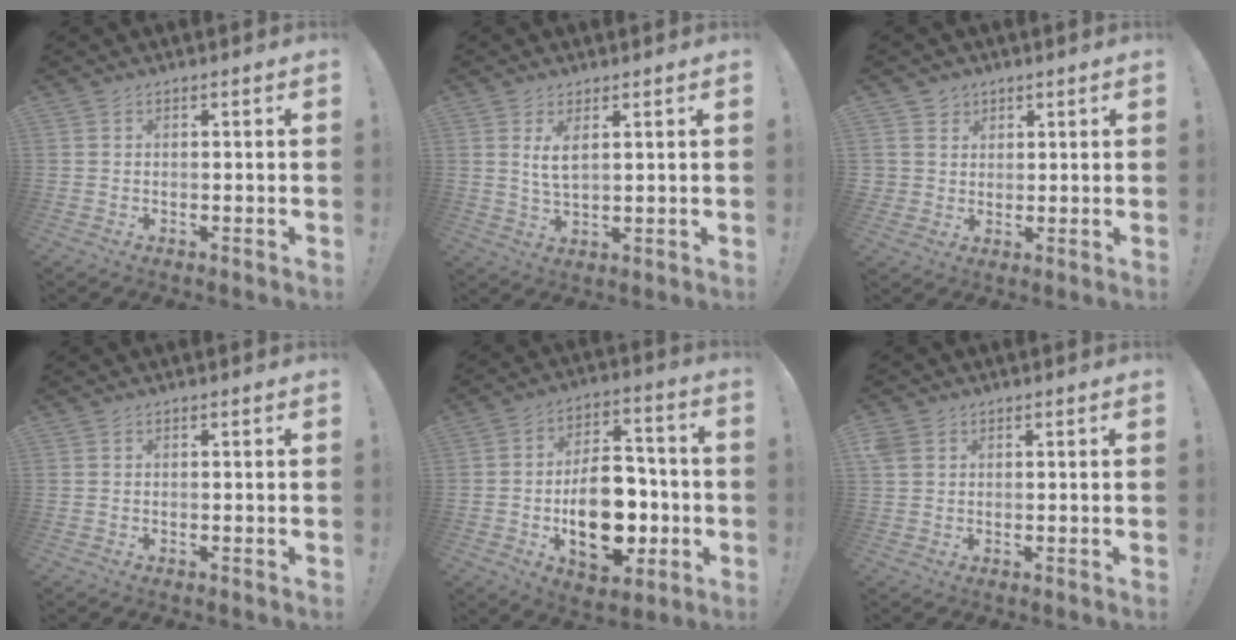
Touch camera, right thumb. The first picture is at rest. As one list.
[{"total": 4.5, "force": [1.8, 1.7, 3.8], "torque": [-0.063, -0.008, 0.030]}, {"total": 4.9, "force": [2.2, 4.4, -0.1], "torque": [-0.003, -0.015, 0.043]}, {"total": 0.0}, {"total": 19.2, "force": [-4.7, 12.3, 14.0], "torque": [-0.211, 0.027, -0.066]}, {"total": 3.4, "force": [1.5, 2.6, 1.6], "torque": [-0.039, 0.006, 0.034]}]